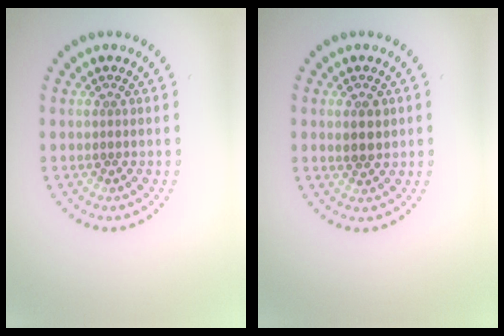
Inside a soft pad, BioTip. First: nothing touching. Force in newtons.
{"total": 2.2, "press": 2.1, "slide": 0.6}